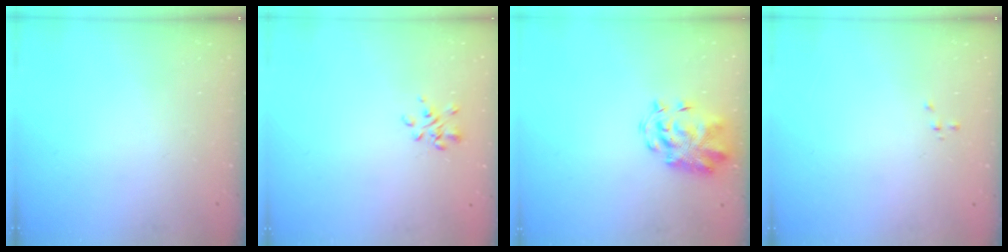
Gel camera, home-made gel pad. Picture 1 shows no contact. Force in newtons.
{"total": 1.6, "press": 1.3, "slide": 0.8}
{"total": 3.7, "press": 3.5, "slide": 1.4}
{"total": 0.0}